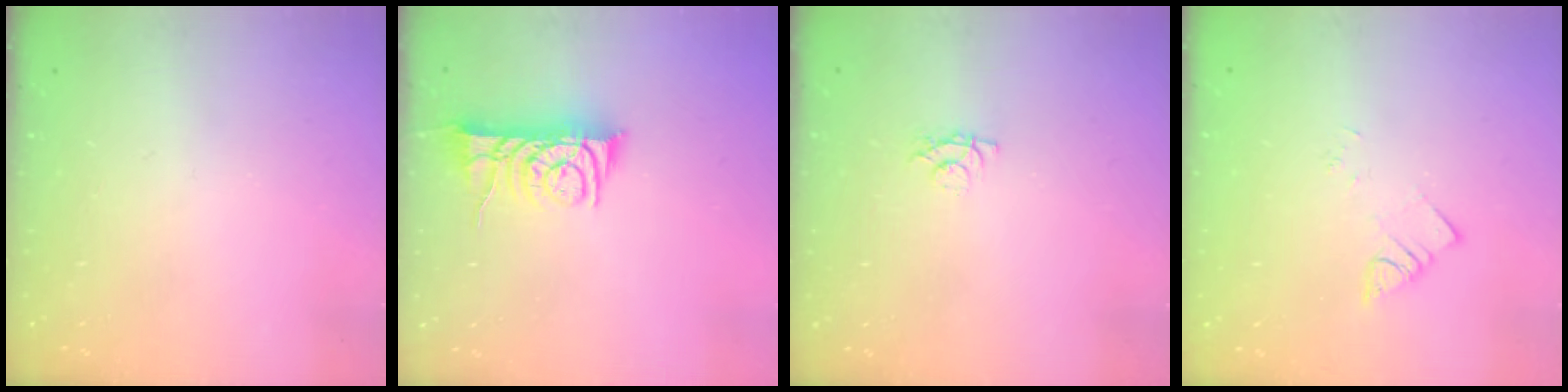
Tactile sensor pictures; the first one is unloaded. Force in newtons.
{"total": 10.4, "press": 10.4, "slide": 0.8}
{"total": 3.6, "press": 3.6, "slide": 0.4}
{"total": 2.2, "press": 2.2, "slide": 0.2}